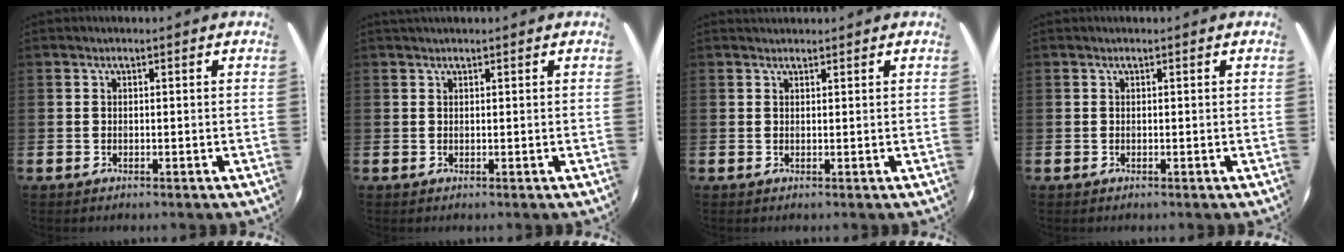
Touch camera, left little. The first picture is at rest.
{"total": 0.6, "force": [0.5, 0.0, 0.1], "torque": [-0.003, 0.000, 0.011]}
{"total": 0.9, "force": [0.9, 0.3, -0.1], "torque": [0.010, -0.001, 0.016]}
{"total": 0.0}